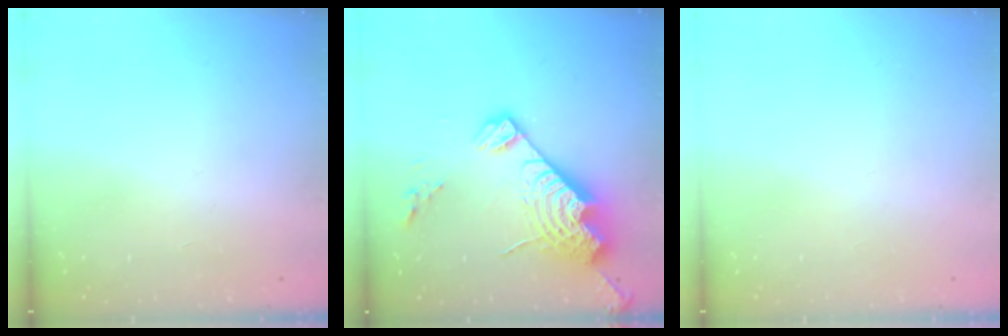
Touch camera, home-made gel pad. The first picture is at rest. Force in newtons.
{"total": 18.1, "press": 18.0, "slide": 1.8}
{"total": 0.0}